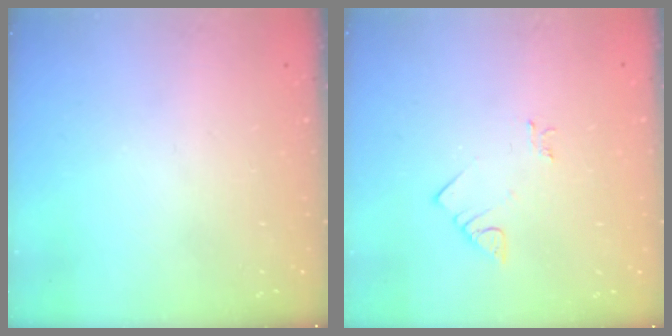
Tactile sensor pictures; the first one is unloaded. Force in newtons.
{"total": 2.6, "press": 2.6, "slide": 0.3}